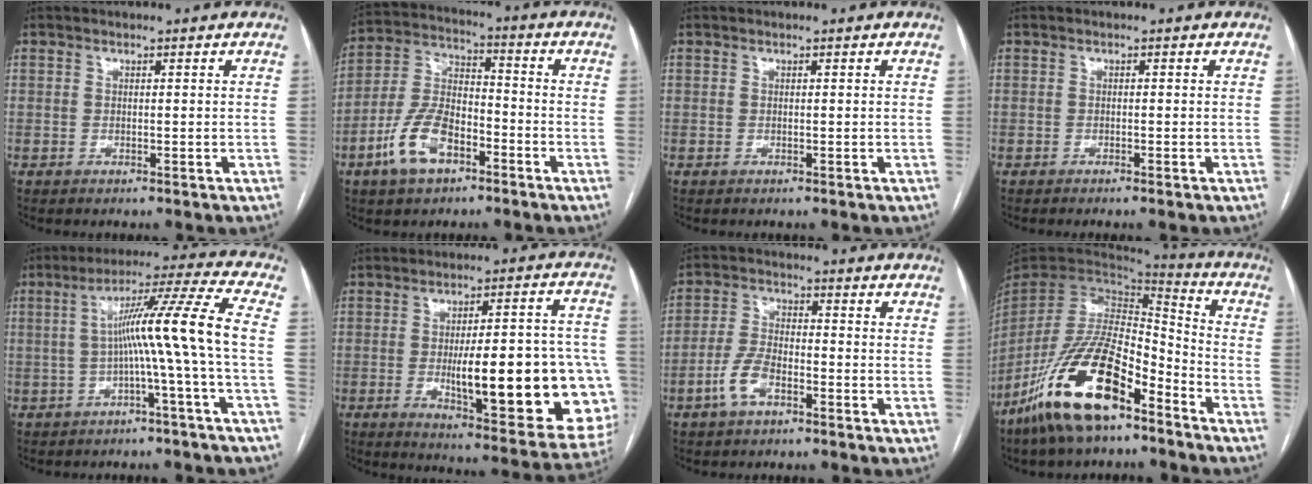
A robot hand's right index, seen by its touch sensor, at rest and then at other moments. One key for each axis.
{"total": 11.3, "fx": -5.7, "fy": 5.4, "fz": 8.1, "tx": -0.184, "ty": 0.012, "tz": -0.104}
{"total": 0.0}
{"total": 0.8, "fx": -0.6, "fy": -0.1, "fz": 0.5, "tx": -0.013, "ty": 0.002, "tz": -0.010}
{"total": 11.4, "fx": -1.2, "fy": -2.6, "fz": 11.1, "tx": -0.176, "ty": 0.027, "tz": -0.016}
{"total": 25.2, "fx": -4.4, "fy": 5.6, "fz": 24.1, "tx": -0.246, "ty": 0.014, "tz": -0.039}
{"total": 6.0, "fx": -3.2, "fy": 2.5, "fz": 4.4, "tx": -0.104, "ty": 0.009, "tz": -0.061}
{"total": 19.5, "fx": -12.4, "fy": 5.6, "fz": 13.9, "tx": -0.301, "ty": -0.020, "tz": -0.233}